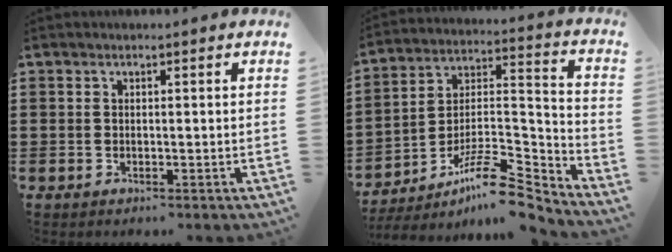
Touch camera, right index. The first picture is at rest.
{"total": 10.3, "force": [-7.9, 2.5, 6.1], "torque": [-0.110, 0.013, -0.155]}